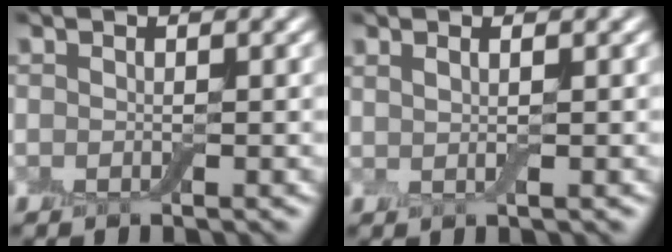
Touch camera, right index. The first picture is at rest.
{"total": 0.9, "force": [0.6, 0.0, 0.7], "torque": [-0.016, 0.003, 0.009]}